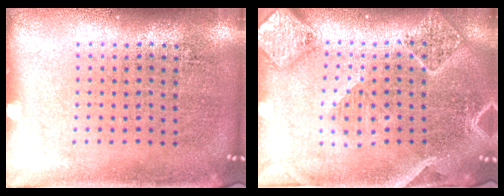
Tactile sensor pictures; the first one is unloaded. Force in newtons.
{"total": 2.4, "press": 2.2, "slide": 0.9}